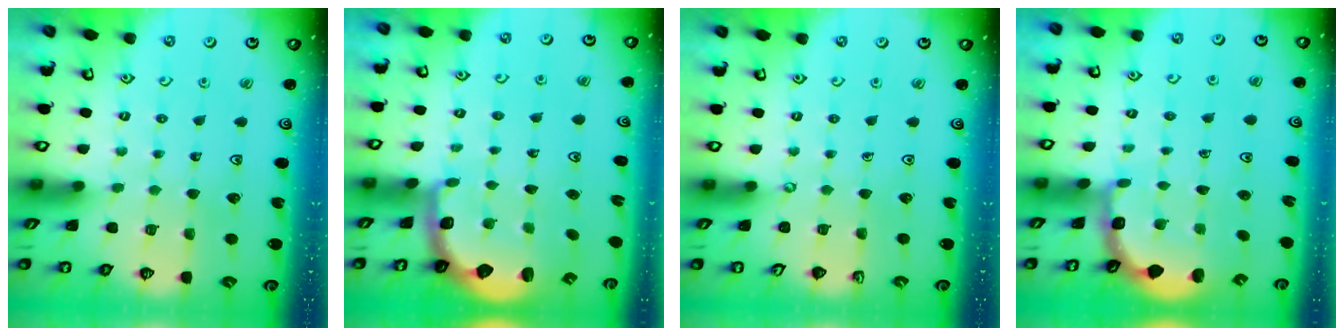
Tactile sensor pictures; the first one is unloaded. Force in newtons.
{"total": 2.7, "press": 2.1, "slide": 1.7}
{"total": 0.0}
{"total": 1.9, "press": 1.8, "slide": 0.4}